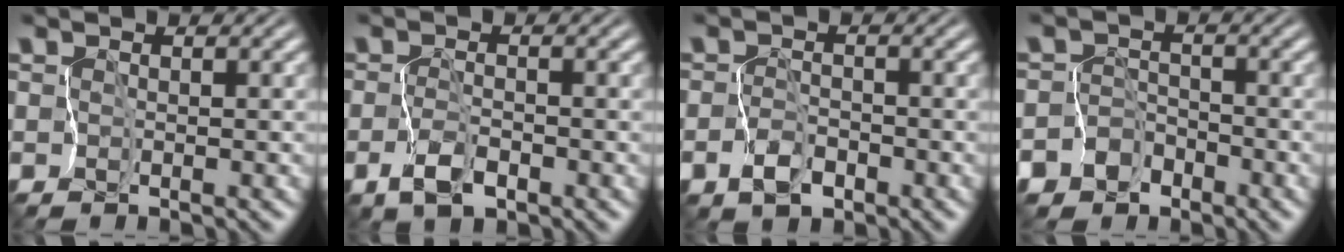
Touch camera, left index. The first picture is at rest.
{"total": 1.9, "force": [-0.9, 0.9, 1.4], "torque": [-0.027, 0.005, -0.019]}
{"total": 2.1, "force": [-1.0, 1.4, 1.1], "torque": [-0.023, 0.003, -0.022]}
{"total": 6.0, "force": [-4.2, 4.3, -0.3], "torque": [0.027, -0.007, -0.079]}